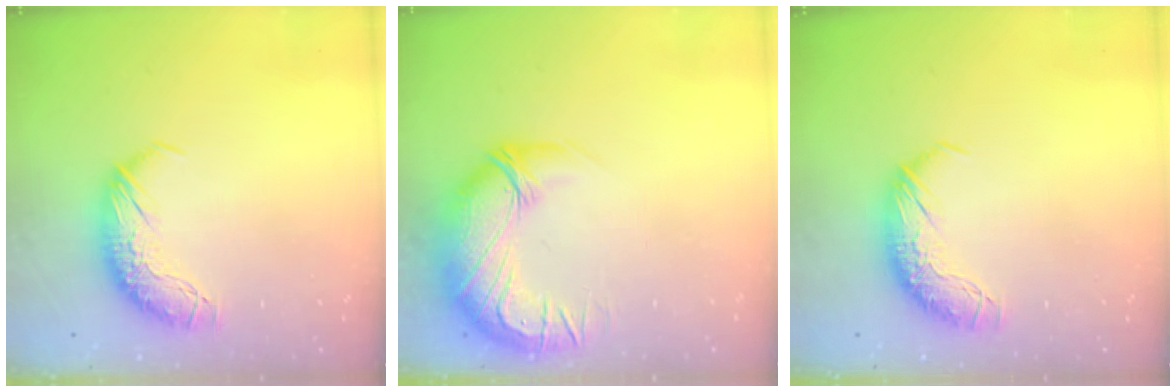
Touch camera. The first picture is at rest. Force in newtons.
{"total": 3.8, "press": 2.3, "slide": 3.0}
{"total": 0.0}